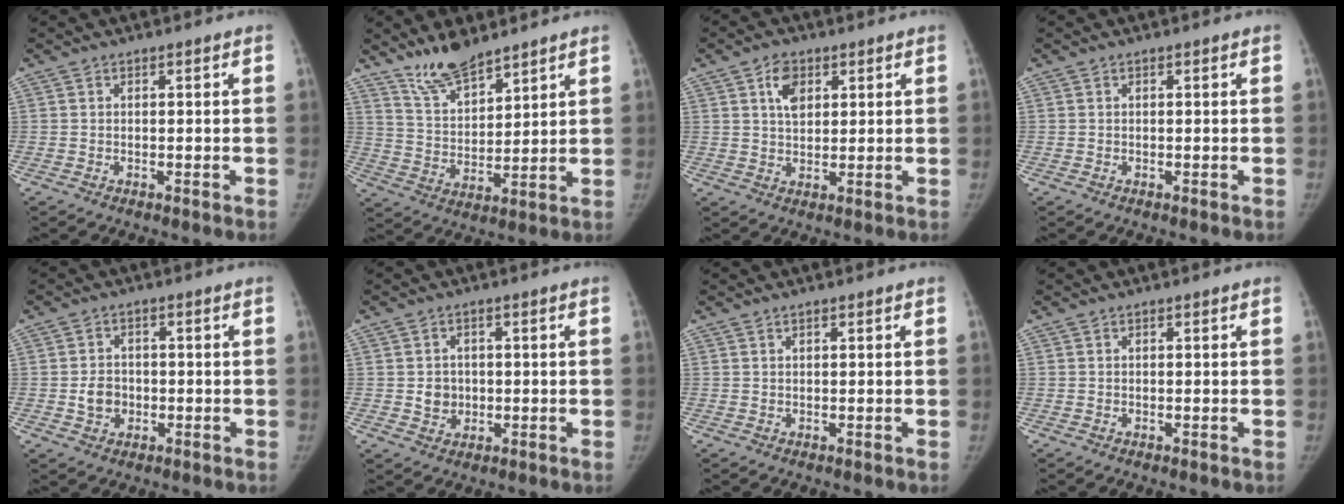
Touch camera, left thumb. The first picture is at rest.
{"total": 9.5, "force": [7.9, 3.0, 4.2], "torque": [-0.059, -0.053, 0.159]}
{"total": 5.4, "force": [2.3, 3.5, 3.3], "torque": [-0.040, -0.008, 0.039]}
{"total": 0.0}
{"total": 4.6, "force": [-0.8, 3.8, 2.3], "torque": [-0.025, 0.009, -0.014]}
{"total": 4.0, "force": [-0.1, 3.6, 1.7], "torque": [-0.010, 0.003, 0.003]}
{"total": 0.6, "force": [0.4, 0.2, 0.4], "torque": [-0.008, 0.001, 0.008]}
{"total": 0.0}